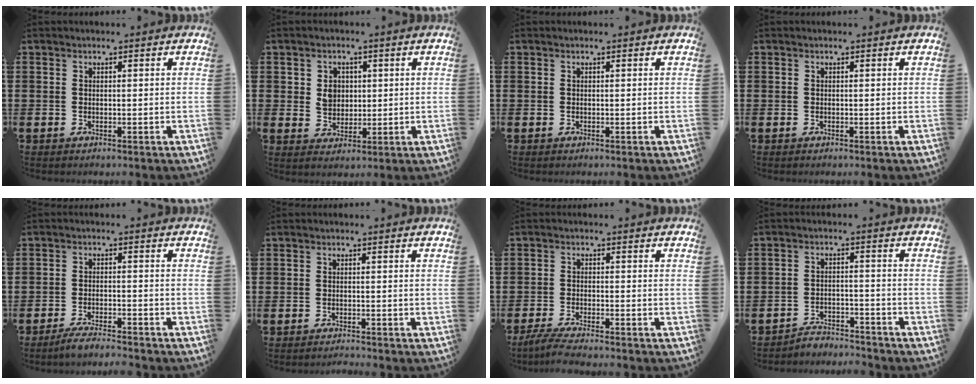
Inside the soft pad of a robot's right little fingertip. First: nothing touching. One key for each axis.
{"total": 3.3, "fx": 0.8, "fy": 2.9, "fz": 1.4, "tx": -0.021, "ty": 0.008, "tz": 0.008}
{"total": 0.0}
{"total": 0.0}
{"total": 3.1, "fx": -2.8, "fy": 0.0, "fz": 1.3, "tx": -0.020, "ty": 0.003, "tz": -0.054}
{"total": 0.8, "fx": -0.8, "fy": -0.1, "fz": 0.1, "tx": -0.003, "ty": -0.002, "tz": -0.017}
{"total": 2.7, "fx": -2.4, "fy": 0.0, "fz": 1.2, "tx": -0.028, "ty": -0.001, "tz": -0.048}
{"total": 3.2, "fx": -3.2, "fy": 0.2, "fz": -0.2, "tx": -0.005, "ty": 0.002, "tz": -0.070}